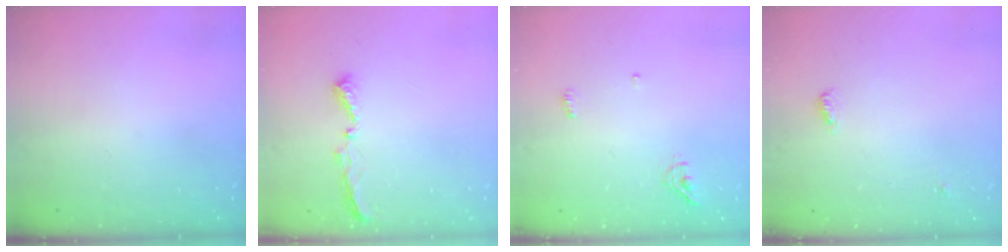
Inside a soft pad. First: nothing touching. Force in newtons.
{"total": 5.5, "press": 5.5, "slide": 0.5}
{"total": 4.9, "press": 4.8, "slide": 1.0}
{"total": 4.5, "press": 4.3, "slide": 1.2}